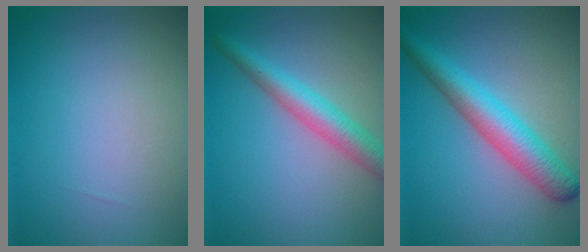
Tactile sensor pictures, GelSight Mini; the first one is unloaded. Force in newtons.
{"total": 3.9, "press": 3.9, "slide": 0.1}
{"total": 5.1, "press": 5.1, "slide": 0.1}